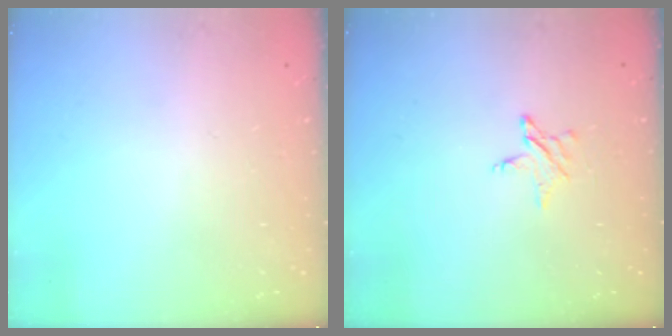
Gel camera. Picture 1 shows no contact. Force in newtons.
{"total": 3.6, "press": 3.6, "slide": 0.3}